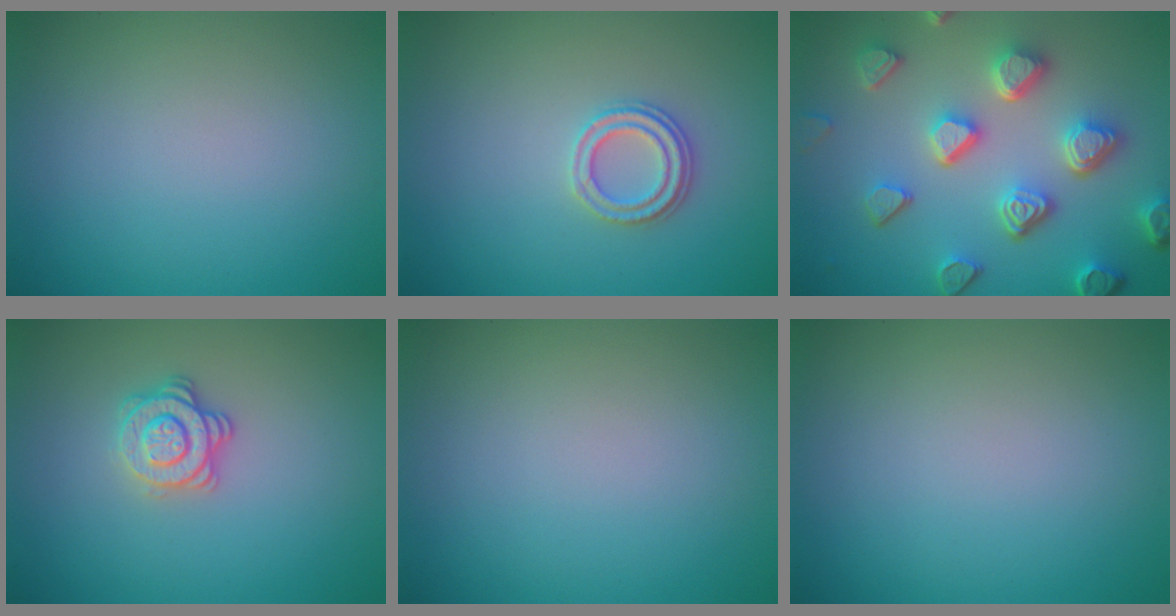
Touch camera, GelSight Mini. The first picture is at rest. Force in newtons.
{"total": 2.3, "press": 2.2, "slide": 0.8}
{"total": 6.7, "press": 5.4, "slide": 4.1}
{"total": 2.8, "press": 2.5, "slide": 1.2}
{"total": 0.0}
{"total": 0.0}